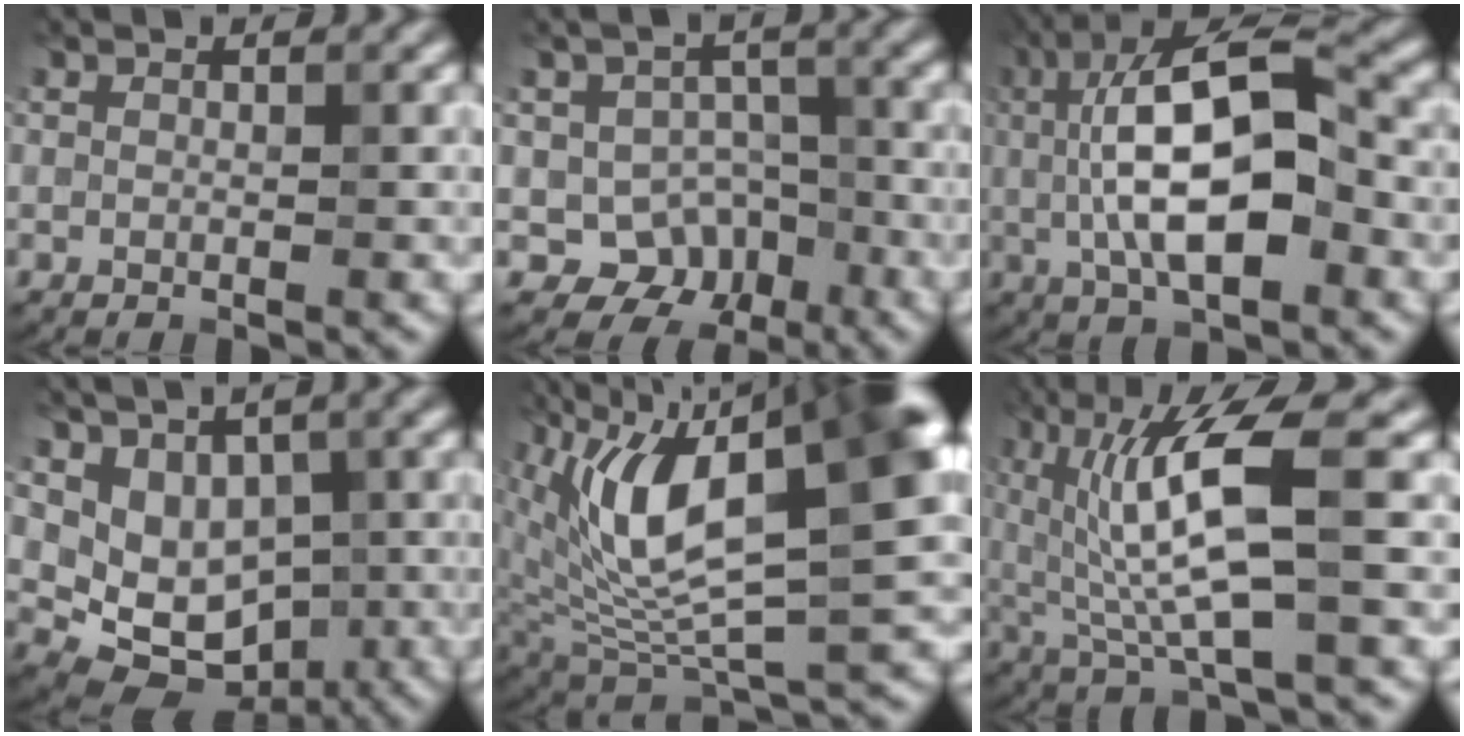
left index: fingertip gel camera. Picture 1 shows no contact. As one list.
[{"total": 4.8, "force": [-2.6, 3.8, 1.4], "torque": [-0.001, -0.015, -0.040]}, {"total": 10.3, "force": [-0.2, 4.2, 9.4], "torque": [-0.153, 0.014, -0.016]}, {"total": 5.5, "force": [0.2, 4.4, 3.2], "torque": [-0.040, -0.023, 0.019]}, {"total": 13.3, "force": [3.6, 5.5, 11.6], "torque": [-0.214, -0.001, 0.066]}, {"total": 7.9, "force": [0.8, 1.5, 7.7], "torque": [-0.139, -0.007, 0.020]}]